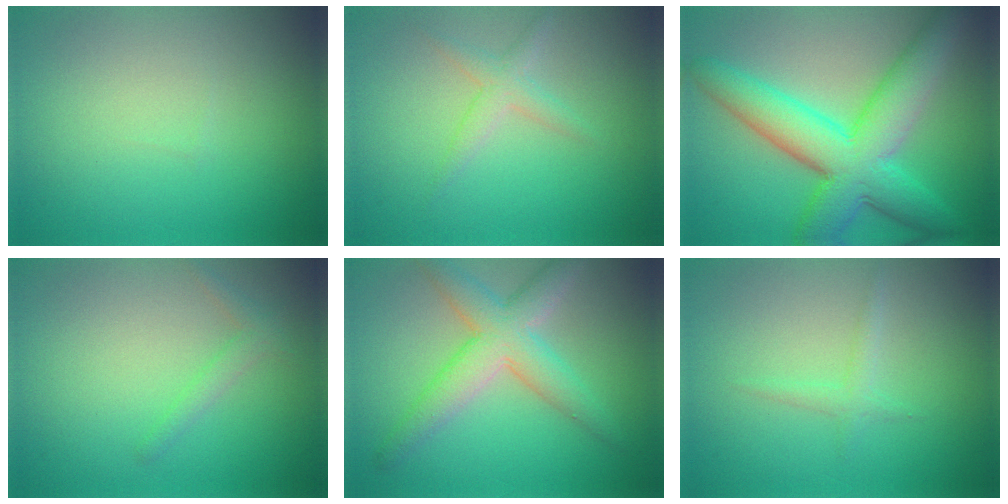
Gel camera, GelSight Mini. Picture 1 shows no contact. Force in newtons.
{"total": 1.8, "press": 1.8, "slide": 0.1}
{"total": 9.5, "press": 9.5, "slide": 0.1}
{"total": 1.4, "press": 1.4, "slide": 0.1}
{"total": 5.4, "press": 5.3, "slide": 0.2}
{"total": 1.1, "press": 1.1, "slide": 0.1}